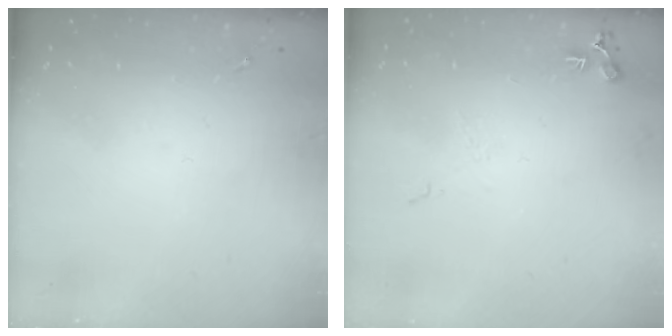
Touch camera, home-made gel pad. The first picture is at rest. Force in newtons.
{"total": 6.8, "press": 6.8, "slide": 0.9}